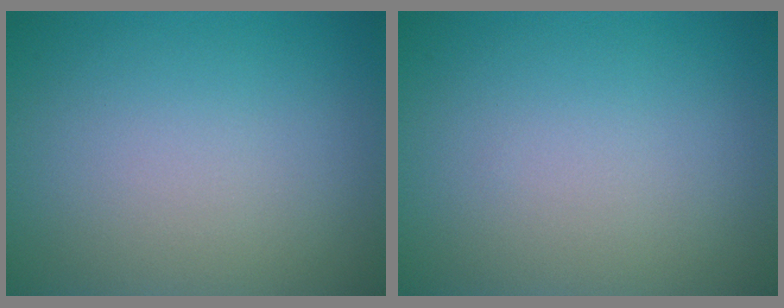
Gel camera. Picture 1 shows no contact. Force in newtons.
{"total": 0.0}